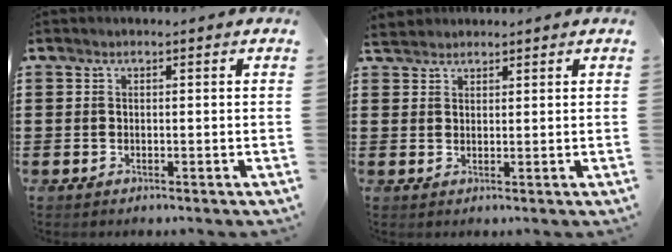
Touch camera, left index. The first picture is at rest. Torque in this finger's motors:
{"motor_torque": [0.38, -0.44, 0.00, 0.00]}